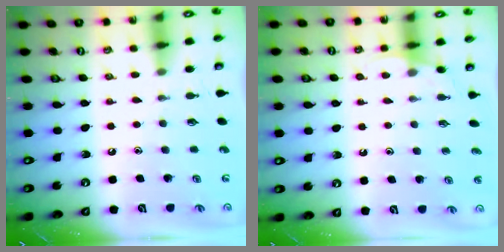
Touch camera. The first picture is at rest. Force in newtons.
{"total": 2.9, "press": 2.9, "slide": 0.2}